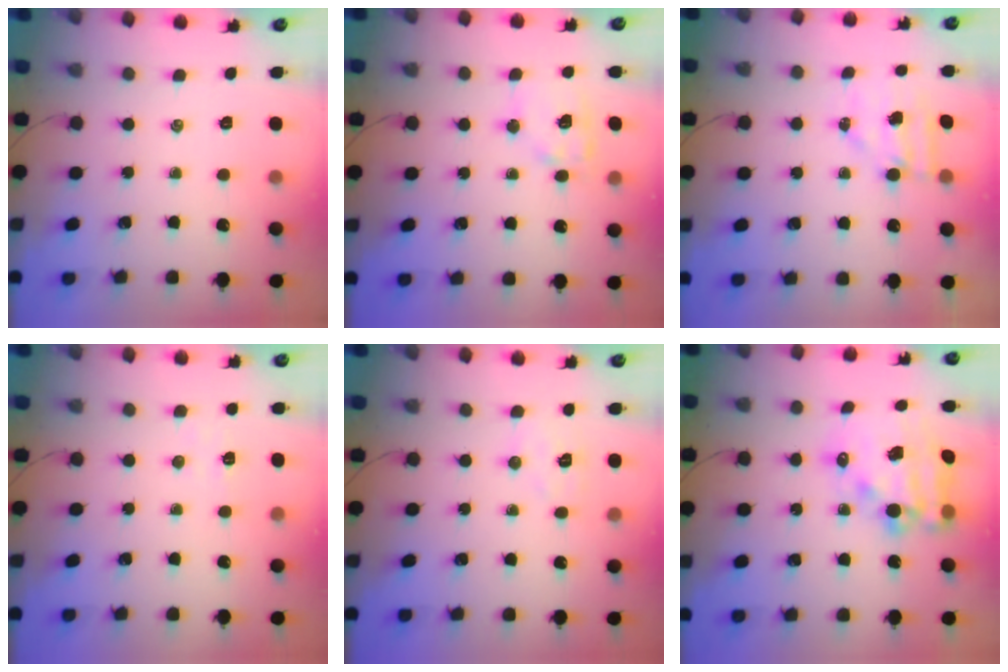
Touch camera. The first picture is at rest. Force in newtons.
{"total": 10.4, "press": 10.3, "slide": 1.6}
{"total": 5.2, "press": 5.2, "slide": 0.5}
{"total": 2.8, "press": 2.7, "slide": 0.8}
{"total": 5.8, "press": 5.7, "slide": 1.1}
{"total": 15.4, "press": 15.0, "slide": 3.2}